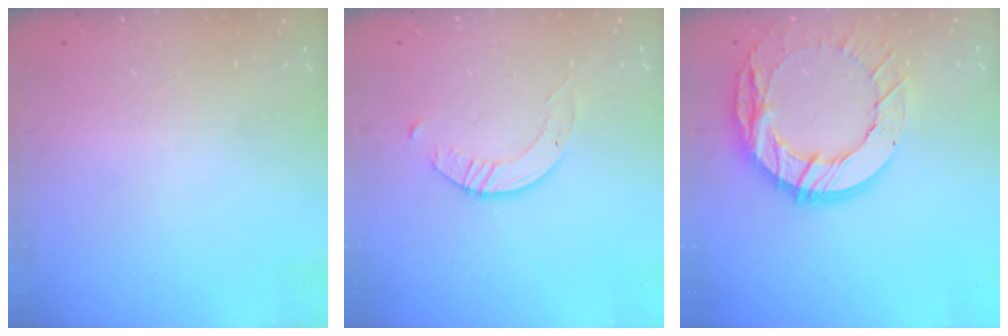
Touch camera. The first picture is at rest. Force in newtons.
{"total": 2.7, "press": 2.7, "slide": 0.3}
{"total": 16.6, "press": 16.6, "slide": 1.5}